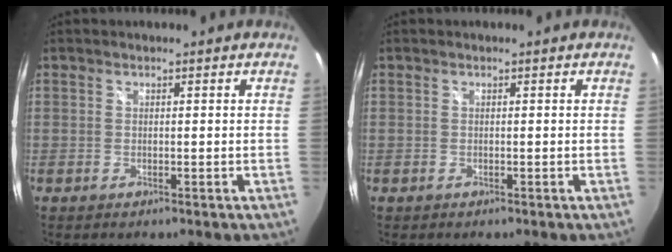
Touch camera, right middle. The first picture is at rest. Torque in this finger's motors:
{"motor_torque": [-0.45, -0.22, 0.00, -0.01]}